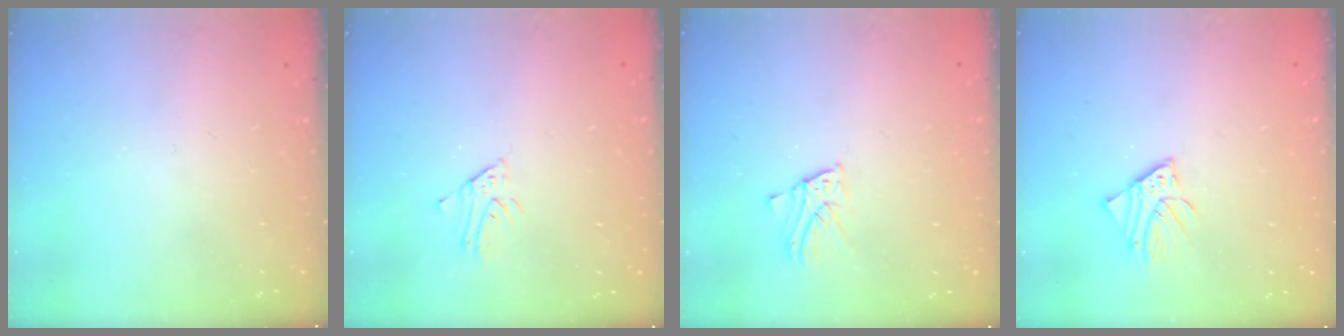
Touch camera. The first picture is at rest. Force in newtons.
{"total": 2.9, "press": 2.9, "slide": 0.2}
{"total": 4.3, "press": 4.3, "slide": 0.2}
{"total": 2.9, "press": 2.9, "slide": 0.3}